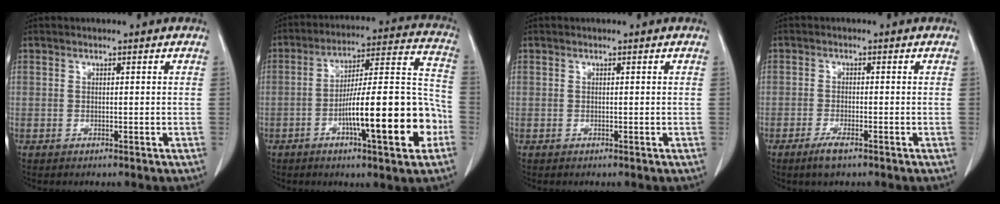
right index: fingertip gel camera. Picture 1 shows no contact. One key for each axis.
{"total": 18.4, "fx": -6.0, "fy": 2.4, "fz": 17.2, "tx": -0.251, "ty": 0.018, "tz": -0.086}
{"total": 0.0}
{"total": 2.9, "fx": -2.0, "fy": 0.5, "fz": 2.1, "tx": -0.044, "ty": -0.003, "tz": -0.038}